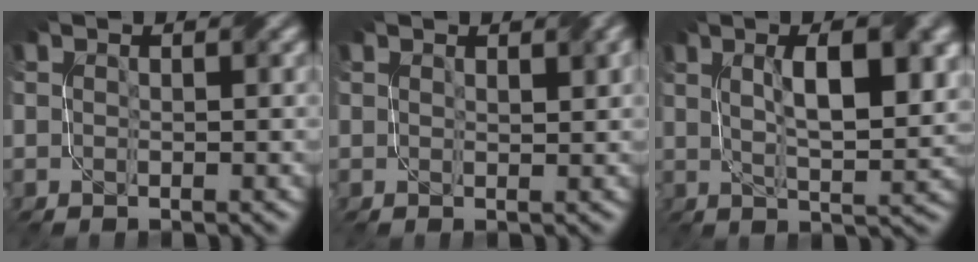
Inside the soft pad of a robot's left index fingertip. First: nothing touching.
{"total": 1.6, "force": [1.1, 0.3, 1.1], "torque": [-0.013, -0.001, 0.020]}
{"total": 8.8, "force": [2.3, 2.9, 8.0], "torque": [-0.107, 0.011, 0.033]}